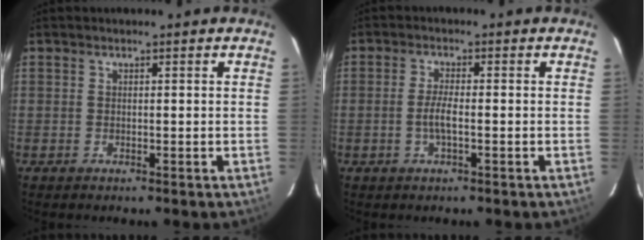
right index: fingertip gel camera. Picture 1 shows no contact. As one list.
[{"total": 3.4, "force": [-0.8, 0.6, 3.3], "torque": [-0.065, -0.001, -0.015]}]